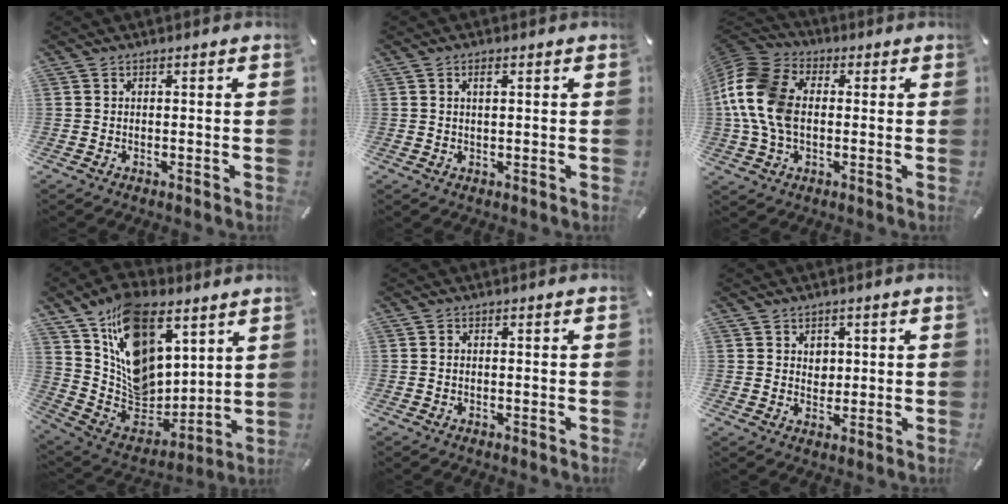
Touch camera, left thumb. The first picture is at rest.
{"total": 1.7, "force": [0.6, 0.7, 1.4], "torque": [-0.022, -0.001, 0.007]}
{"total": 14.6, "force": [0.0, 10.3, 10.3], "torque": [-0.244, 0.010, -0.001]}
{"total": 18.5, "force": [9.4, 12.2, 10.2], "torque": [-0.179, -0.058, 0.181]}
{"total": 0.5, "force": [-0.1, 0.3, 0.4], "torque": [-0.010, 0.001, -0.003]}
{"total": 3.3, "force": [1.2, 3.0, 0.6], "torque": [0.003, -0.005, 0.016]}